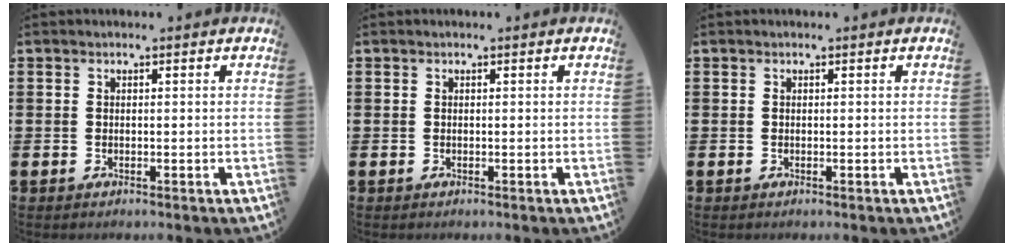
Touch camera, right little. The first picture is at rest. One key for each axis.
{"total": 0.0}
{"total": 0.0}